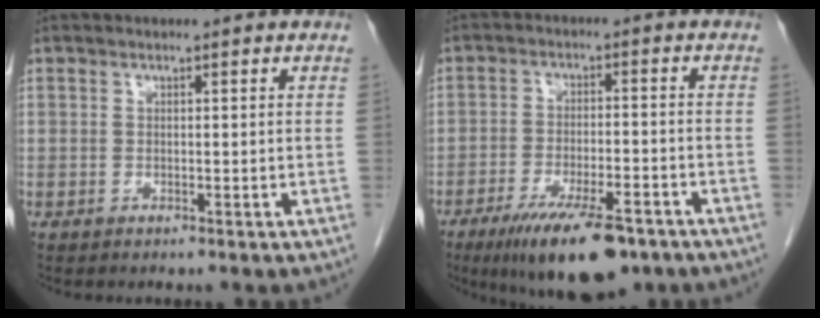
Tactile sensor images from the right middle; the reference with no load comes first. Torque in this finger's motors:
{"motor_torque": [1.08, -1.06, 0.24, 0.10]}